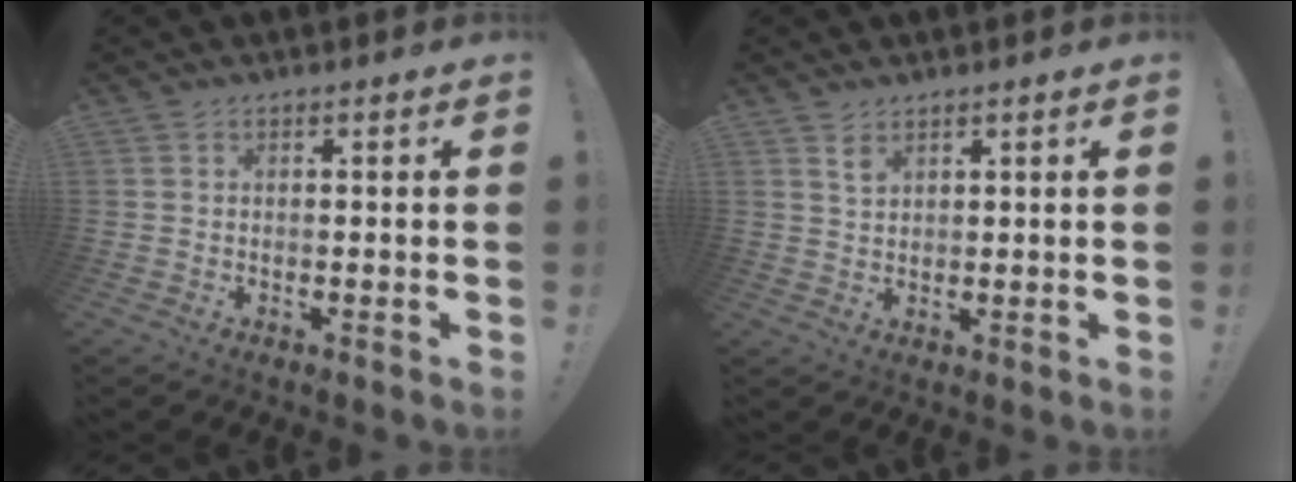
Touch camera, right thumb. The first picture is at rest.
{"total": 2.4, "force": [1.7, 1.3, 1.1], "torque": [-0.011, -0.011, 0.031]}